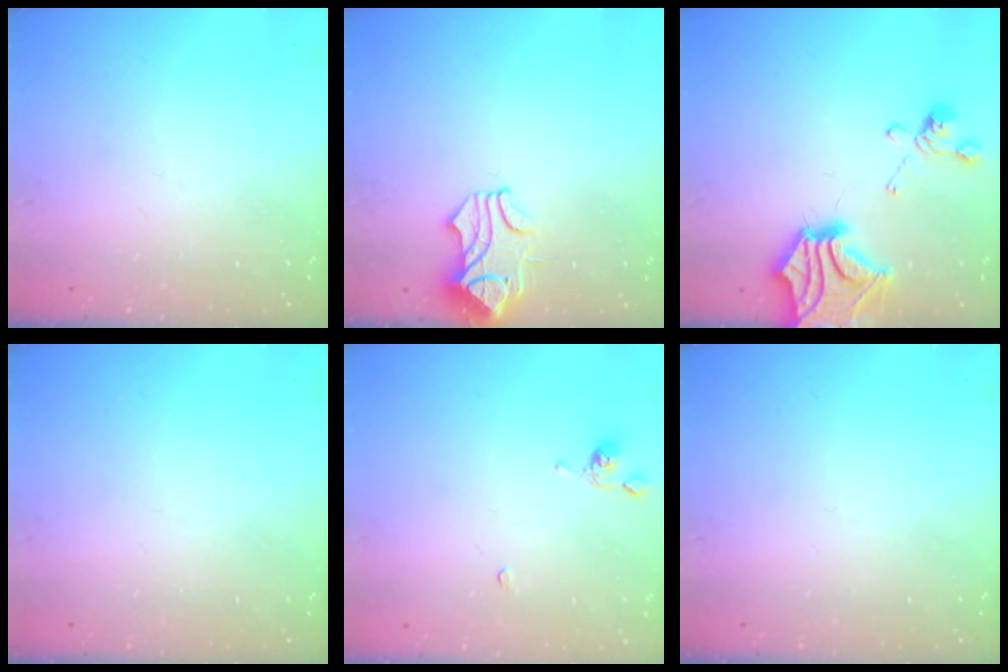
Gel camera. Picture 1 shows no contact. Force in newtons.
{"total": 1.2, "press": 0.9, "slide": 0.8}
{"total": 7.2, "press": 6.1, "slide": 3.7}
{"total": 0.0}
{"total": 0.6, "press": 0.4, "slide": 0.4}
{"total": 0.0}